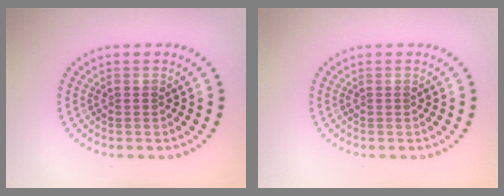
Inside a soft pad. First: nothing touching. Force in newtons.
{"total": 0.0}